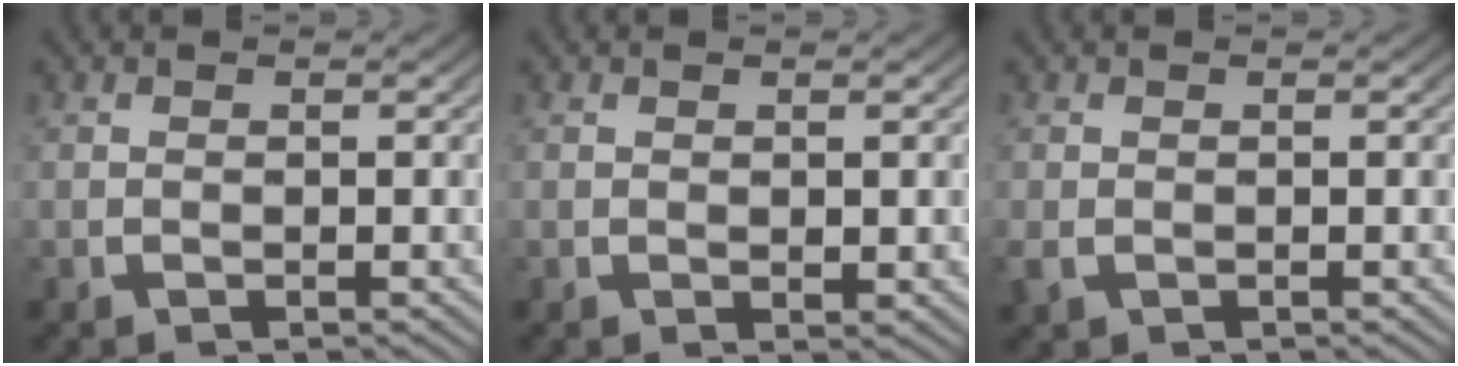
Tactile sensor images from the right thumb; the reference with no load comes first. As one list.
[{"total": 0.6, "force": [0.3, 0.4, 0.4], "torque": [-0.002, -0.005, 0.010]}, {"total": 1.1, "force": [-0.4, 0.9, 0.5], "torque": [-0.016, -0.008, -0.002]}]